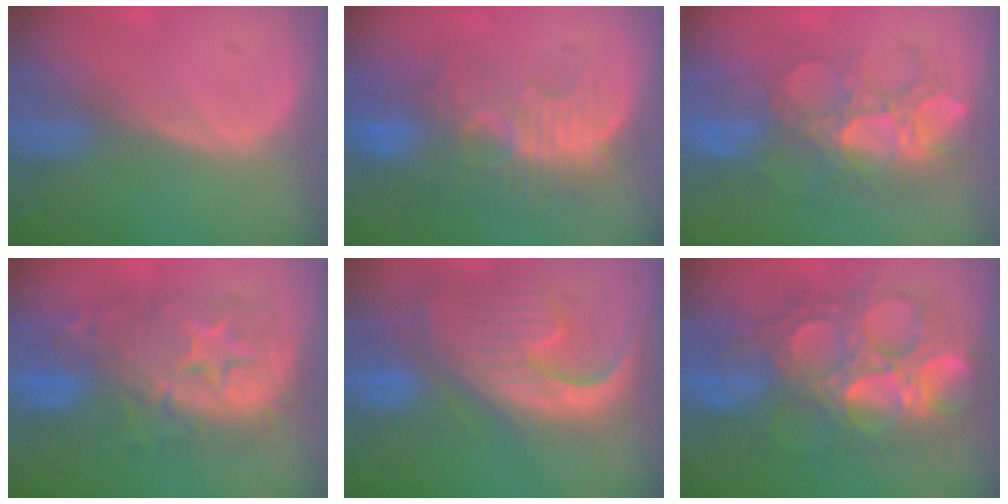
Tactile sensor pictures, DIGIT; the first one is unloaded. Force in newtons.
{"total": 10.7, "press": 9.4, "slide": 5.0}
{"total": 9.1, "press": 8.9, "slide": 1.8}
{"total": 11.5, "press": 11.5, "slide": 0.9}
{"total": 13.3, "press": 11.5, "slide": 6.7}
{"total": 13.5, "press": 13.4, "slide": 1.6}